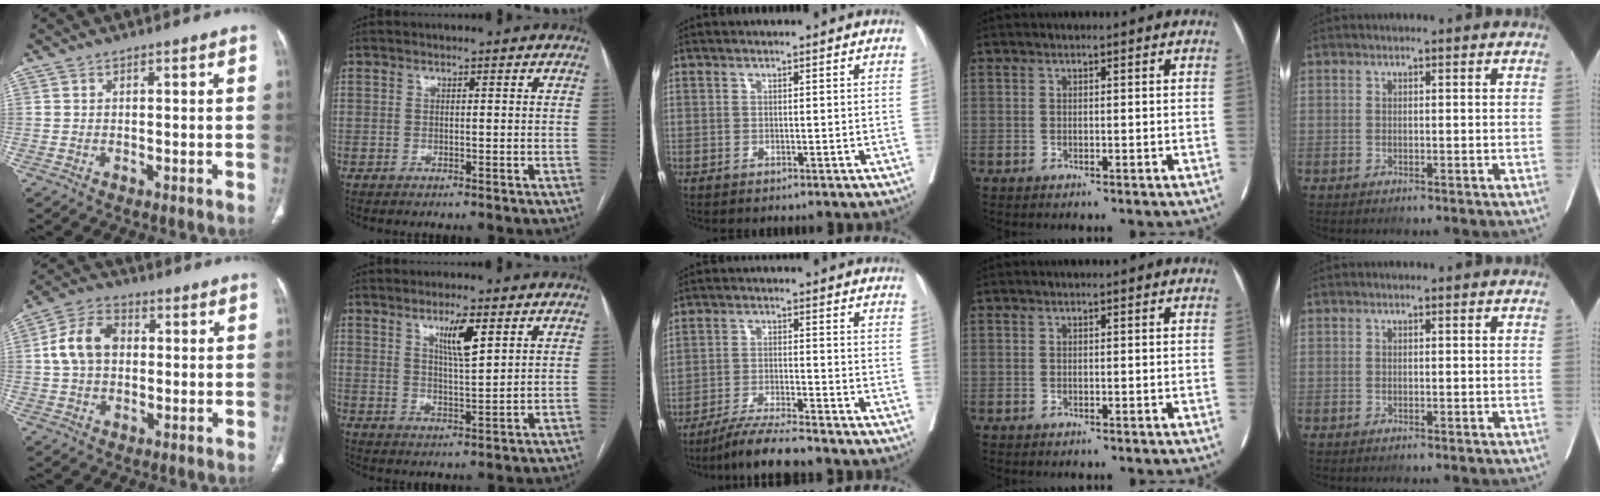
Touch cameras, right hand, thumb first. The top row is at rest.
{"thumb": {"total": 9.7, "force": [1.0, 7.0, 6.5], "torque": [-0.116, 0.022, 0.012]}, "index": {"total": 5.4, "force": [2.8, 0.5, 4.6], "torque": [-0.079, -0.007, 0.050]}, "middle": {"total": 6.7, "force": [-6.0, -0.7, 3.0], "torque": [-0.049, -0.024, -0.110]}}